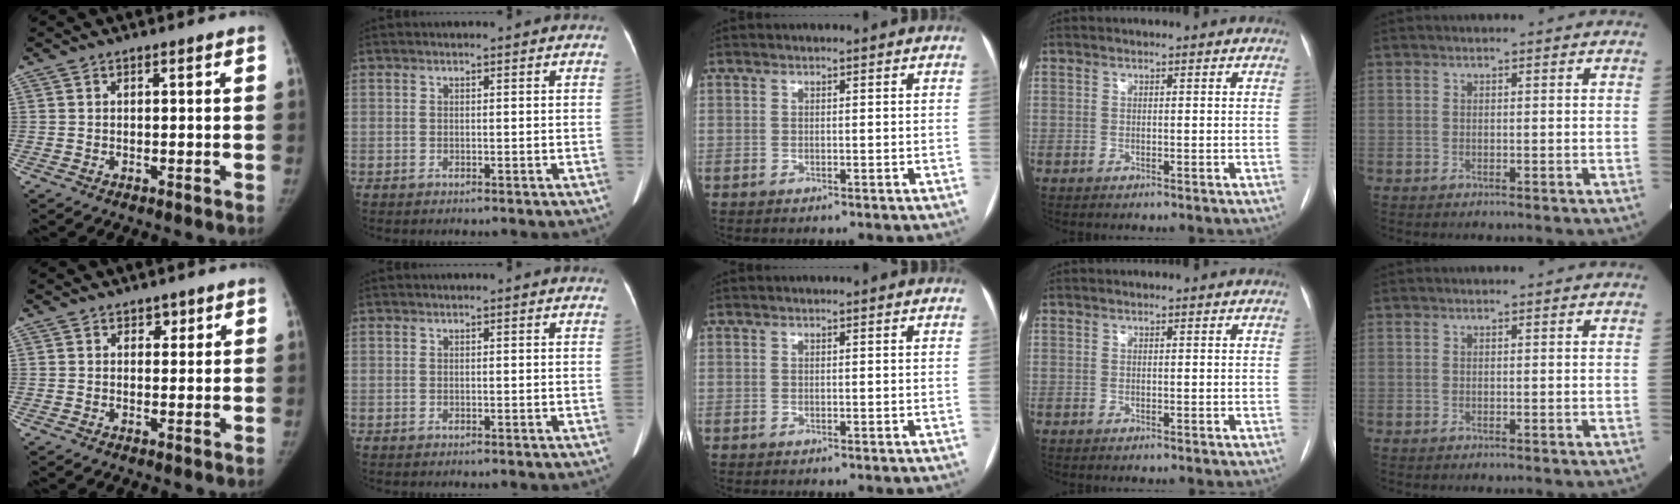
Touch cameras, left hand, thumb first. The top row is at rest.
{"thumb": {"total": 1.6, "force": [1.0, 1.2, 0.5], "torque": [0.012, -0.005, 0.011]}, "index": {"total": 0.6, "force": [0.6, 0.1, 0.2], "torque": [-0.004, 0.002, 0.001]}}